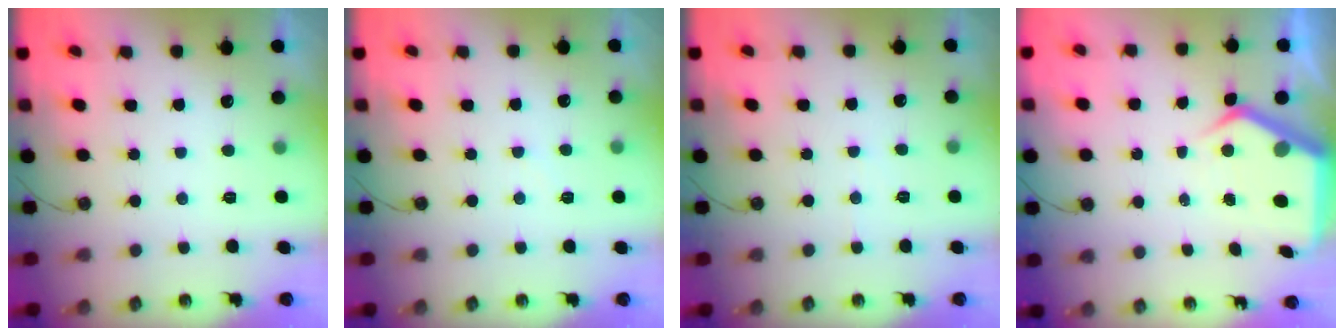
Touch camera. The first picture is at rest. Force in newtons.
{"total": 2.9, "press": 2.9, "slide": 0.5}
{"total": 3.2, "press": 3.1, "slide": 0.7}
{"total": 6.9, "press": 6.8, "slide": 0.8}